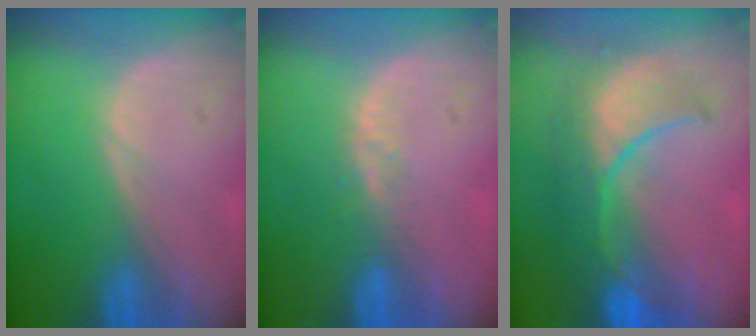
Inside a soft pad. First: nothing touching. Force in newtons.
{"total": 2.4, "press": 1.8, "slide": 1.5}
{"total": 10.3, "press": 9.0, "slide": 5.1}